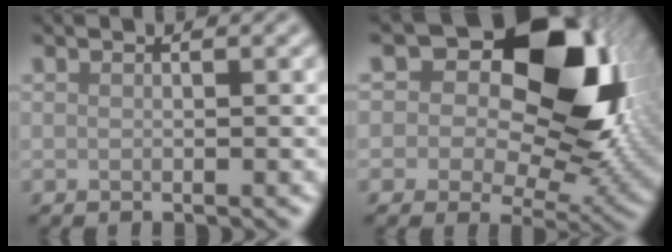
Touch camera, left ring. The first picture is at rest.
{"total": 15.7, "force": [5.4, 9.4, 11.3], "torque": [-0.155, 0.009, 0.084]}